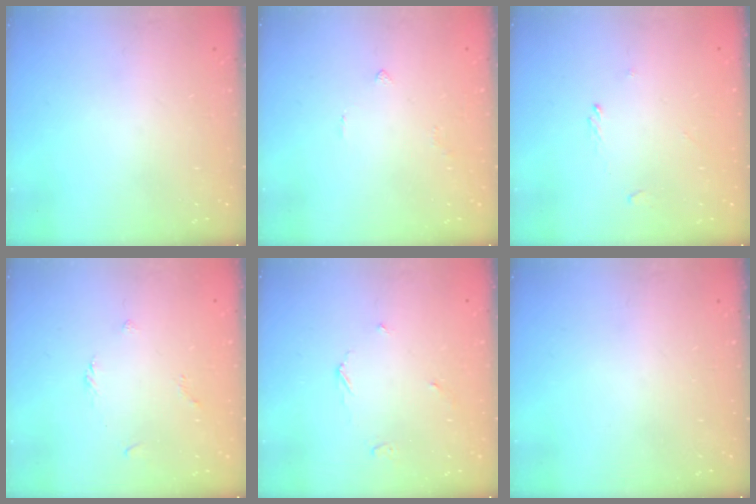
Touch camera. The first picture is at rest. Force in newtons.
{"total": 1.4, "press": 1.3, "slide": 0.5}
{"total": 0.6, "press": 0.3, "slide": 0.5}
{"total": 2.0, "press": 1.9, "slide": 0.6}
{"total": 2.6, "press": 2.6, "slide": 0.5}
{"total": 0.0}